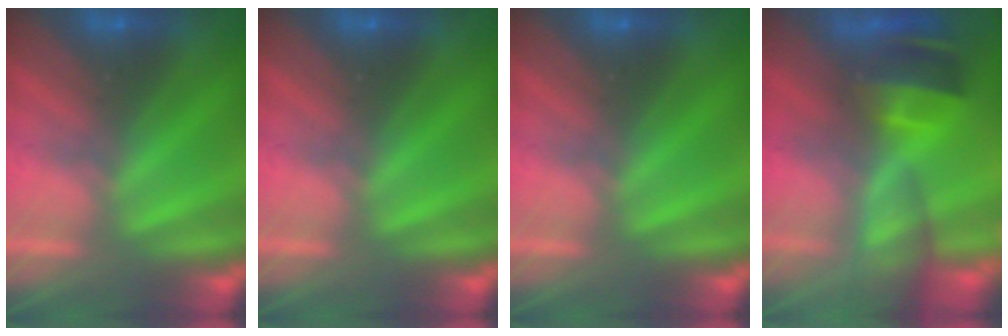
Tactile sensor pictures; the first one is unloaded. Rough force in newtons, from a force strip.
{"total": 0.0}
{"total": 0.0}
{"total": 9.3}